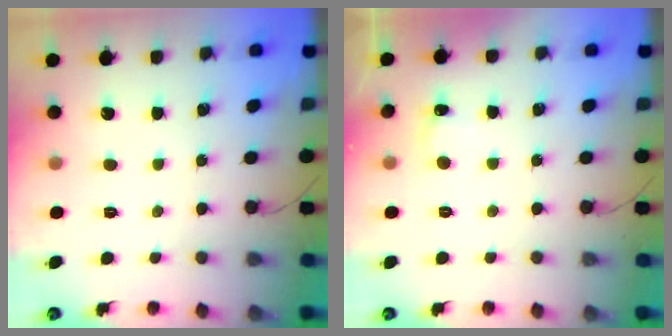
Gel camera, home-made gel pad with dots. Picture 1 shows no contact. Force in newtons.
{"total": 4.9, "press": 4.7, "slide": 1.1}